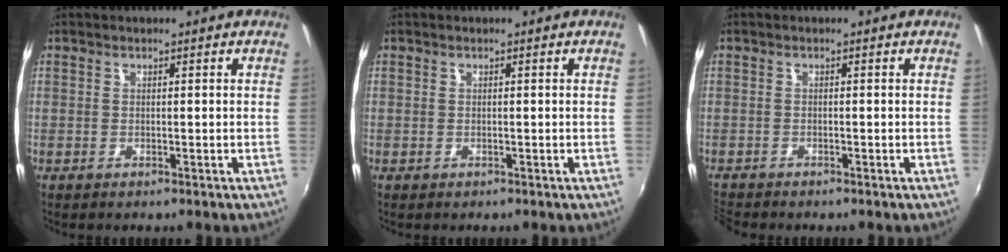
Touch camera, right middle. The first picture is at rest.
{"total": 0.0}
{"total": 2.8, "force": [-2.7, 0.5, 0.4], "torque": [-0.021, -0.015, -0.055]}